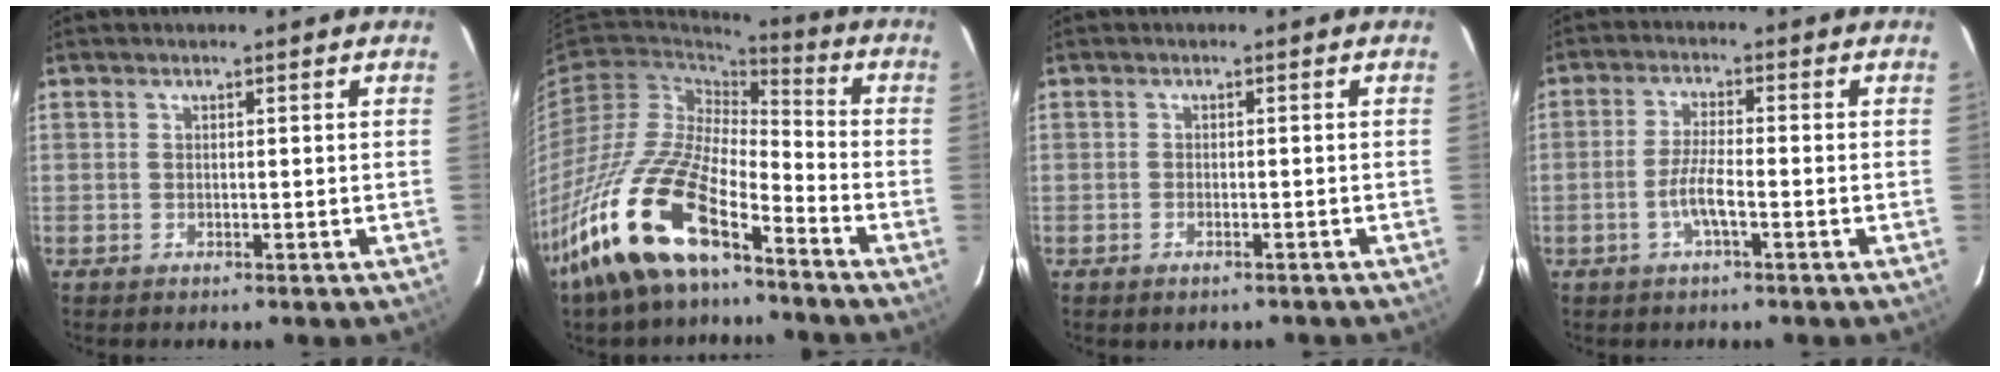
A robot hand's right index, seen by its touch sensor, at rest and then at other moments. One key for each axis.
{"total": 19.2, "fx": -12.6, "fy": 6.6, "fz": 12.9, "tx": -0.270, "ty": -0.012, "tz": -0.245}
{"total": 2.3, "fx": -1.7, "fy": 0.9, "fz": 1.3, "tx": -0.027, "ty": -0.004, "tz": -0.026}
{"total": 4.6, "fx": -1.9, "fy": 0.5, "fz": 4.2, "tx": -0.088, "ty": 0.001, "tz": -0.038}